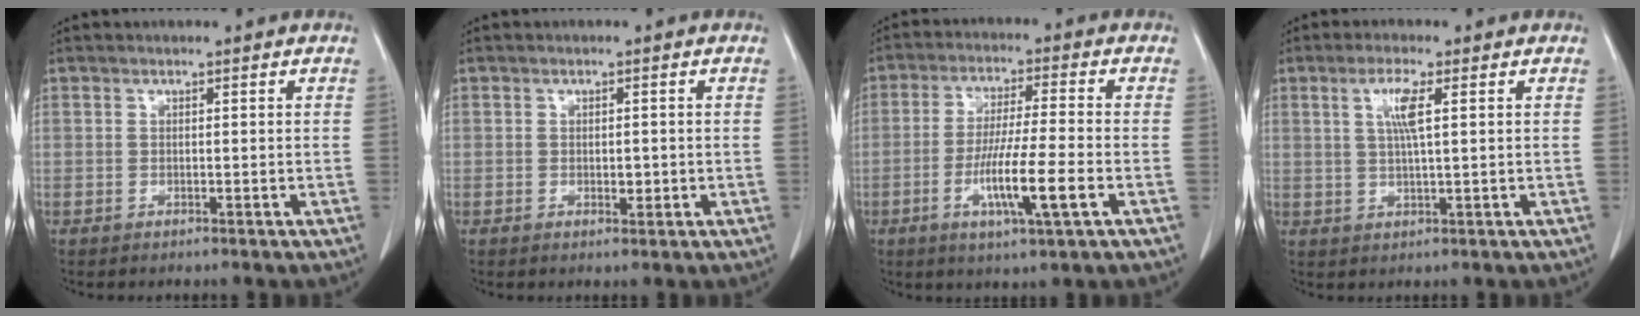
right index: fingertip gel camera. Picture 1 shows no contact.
{"total": 1.5, "force": [-0.2, 0.8, 1.3], "torque": [-0.019, -0.001, 0.001]}
{"total": 10.1, "force": [-3.3, 0.0, 9.6], "torque": [-0.178, -0.016, -0.062]}
{"total": 4.5, "force": [1.4, 0.2, 4.2], "torque": [-0.085, 0.002, 0.029]}